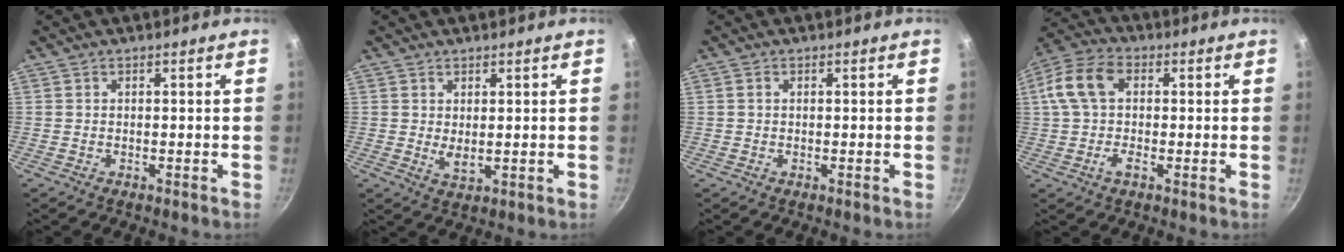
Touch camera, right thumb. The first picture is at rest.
{"total": 2.9, "force": [0.9, 1.3, 2.4], "torque": [-0.039, -0.016, 0.018]}
{"total": 0.8, "force": [0.2, 0.5, 0.5], "torque": [-0.008, 0.003, 0.001]}
{"total": 10.1, "force": [0.7, 6.7, 7.4], "torque": [-0.140, 0.026, -0.004]}